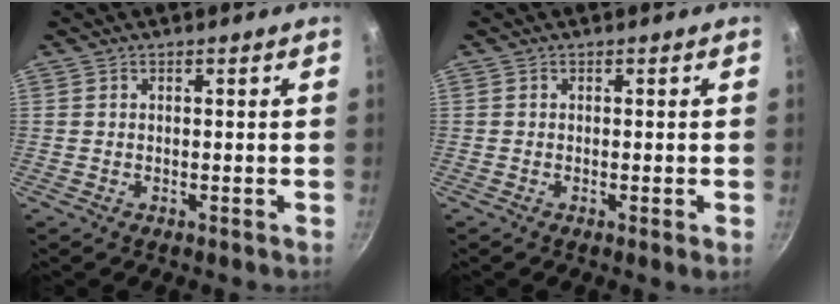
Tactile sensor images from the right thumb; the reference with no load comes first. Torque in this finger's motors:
{"motor_torque": [0.21, 0.49, -0.19, -0.01, 0.11]}